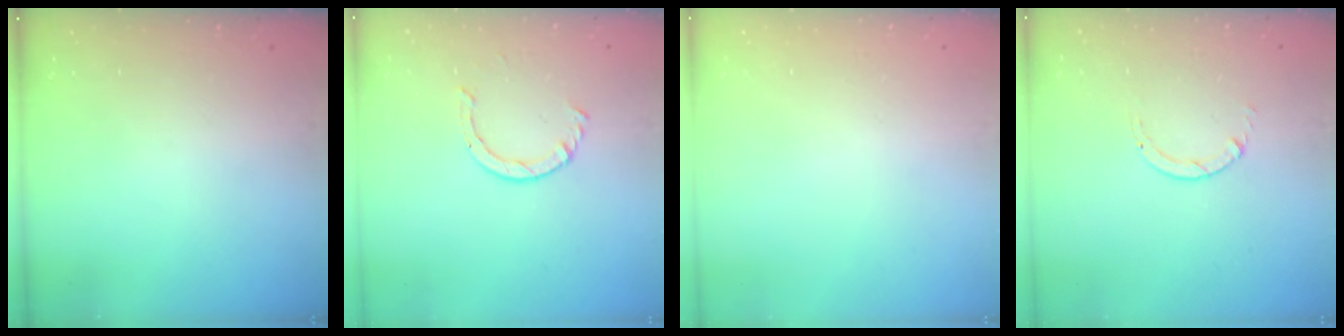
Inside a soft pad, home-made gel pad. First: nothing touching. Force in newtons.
{"total": 2.3, "press": 2.3, "slide": 0.2}
{"total": 2.6, "press": 2.6, "slide": 0.2}
{"total": 0.6, "press": 0.5, "slide": 0.1}